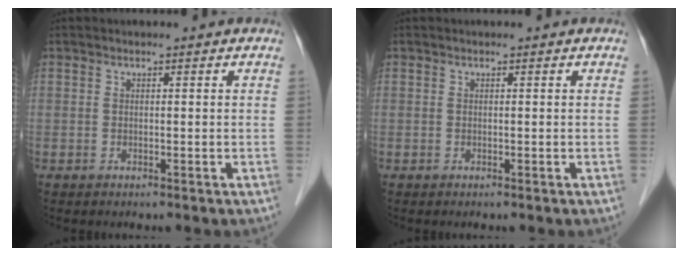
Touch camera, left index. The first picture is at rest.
{"total": 0.0}